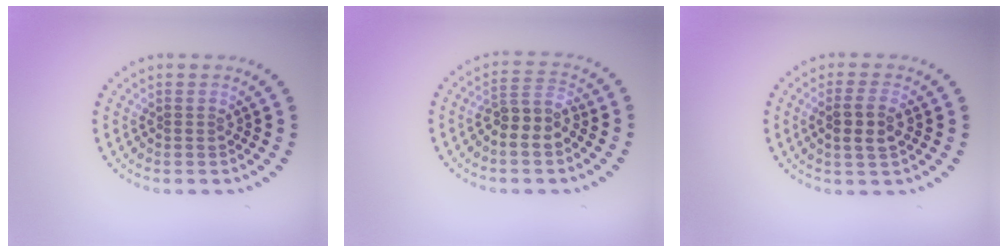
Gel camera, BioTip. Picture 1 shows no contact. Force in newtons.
{"total": 3.3, "press": 3.0, "slide": 1.5}
{"total": 2.8, "press": 2.7, "slide": 0.8}